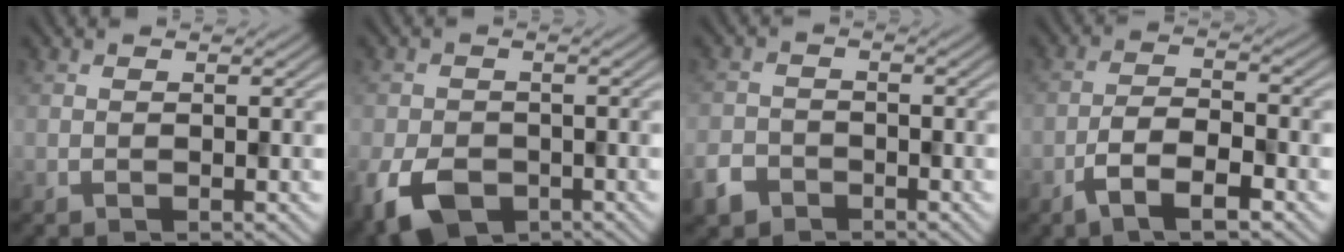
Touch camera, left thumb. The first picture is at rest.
{"total": 7.2, "force": [-3.4, 4.8, 4.0], "torque": [-0.098, -0.021, -0.065]}
{"total": 3.6, "force": [-2.5, 2.3, 1.1], "torque": [-0.031, -0.004, -0.058]}
{"total": 5.4, "force": [-3.1, 1.8, 4.0], "torque": [-0.082, 0.005, -0.067]}